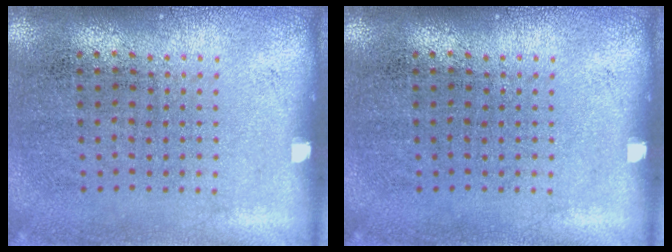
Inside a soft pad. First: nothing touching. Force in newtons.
{"total": 0.0}